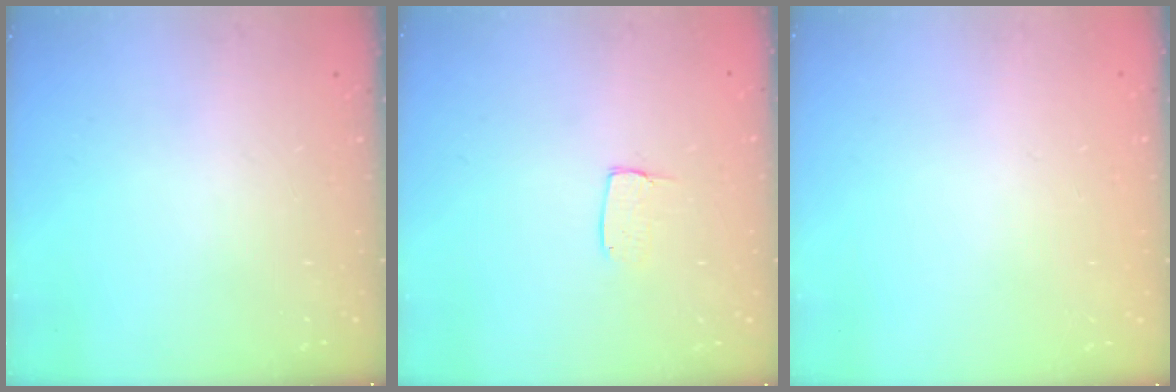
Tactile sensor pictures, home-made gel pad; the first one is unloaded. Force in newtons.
{"total": 4.4, "press": 4.4, "slide": 0.3}
{"total": 0.0}